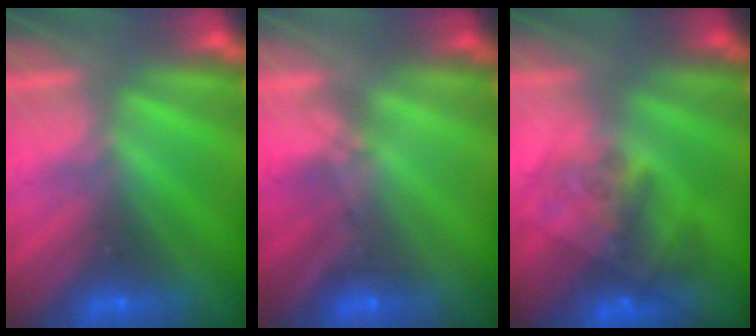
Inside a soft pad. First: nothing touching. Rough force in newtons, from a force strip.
{"total": 1.6}
{"total": 7.2}